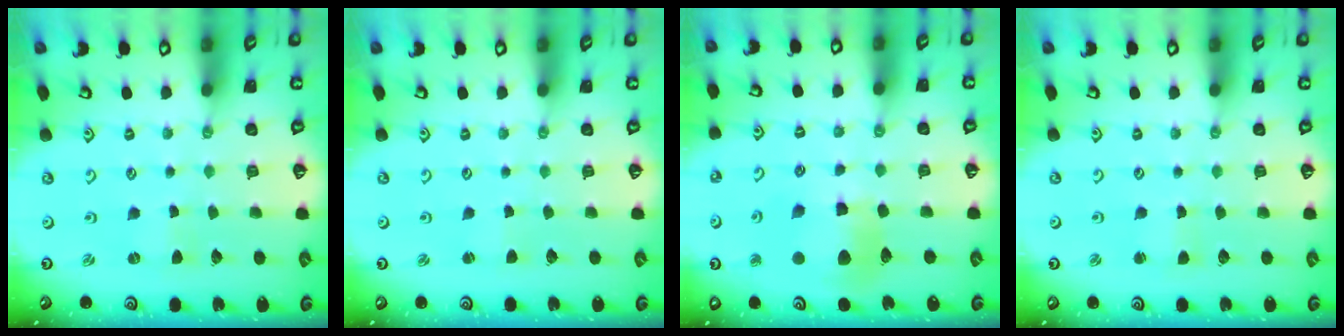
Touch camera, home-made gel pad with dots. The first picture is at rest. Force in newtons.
{"total": 1.5, "press": 1.4, "slide": 0.2}
{"total": 11.1, "press": 10.9, "slide": 1.6}
{"total": 1.7, "press": 1.7, "slide": 0.2}